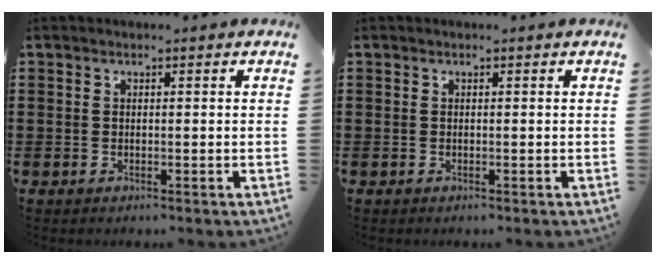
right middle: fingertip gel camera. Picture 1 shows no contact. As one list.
[{"total": 0.0}]